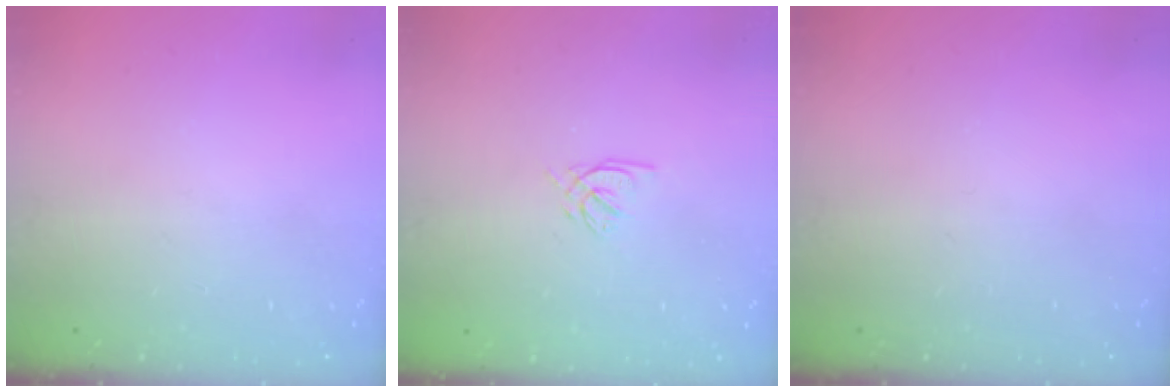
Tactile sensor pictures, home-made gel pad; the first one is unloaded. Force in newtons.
{"total": 2.4, "press": 2.4, "slide": 0.3}
{"total": 0.0}